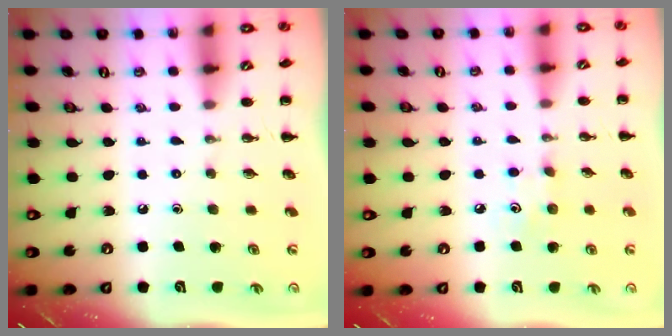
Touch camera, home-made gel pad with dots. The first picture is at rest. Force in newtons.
{"total": 4.8, "press": 4.6, "slide": 1.4}